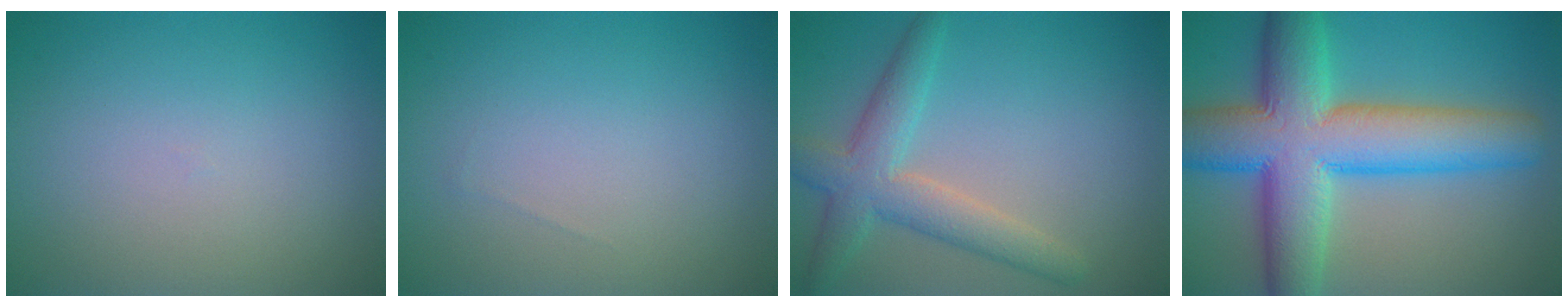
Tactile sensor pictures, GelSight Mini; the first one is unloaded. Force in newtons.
{"total": 0.0}
{"total": 4.7, "press": 4.7, "slide": 0.2}
{"total": 12.2, "press": 12.2, "slide": 0.4}